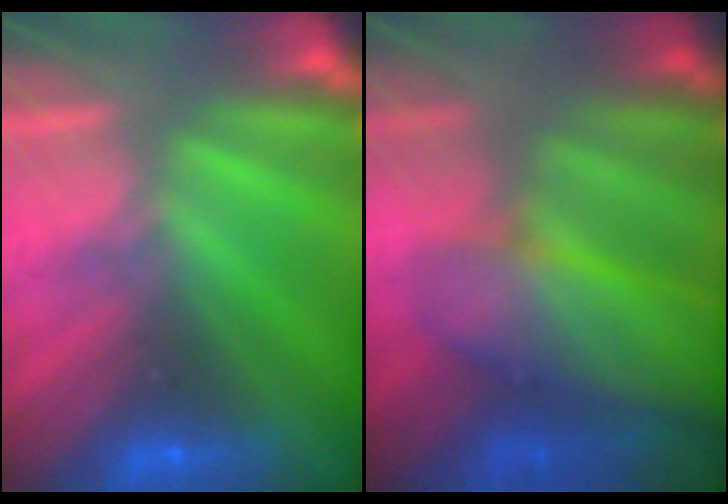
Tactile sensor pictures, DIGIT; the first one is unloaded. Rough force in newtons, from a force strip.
{"total": 7.6}